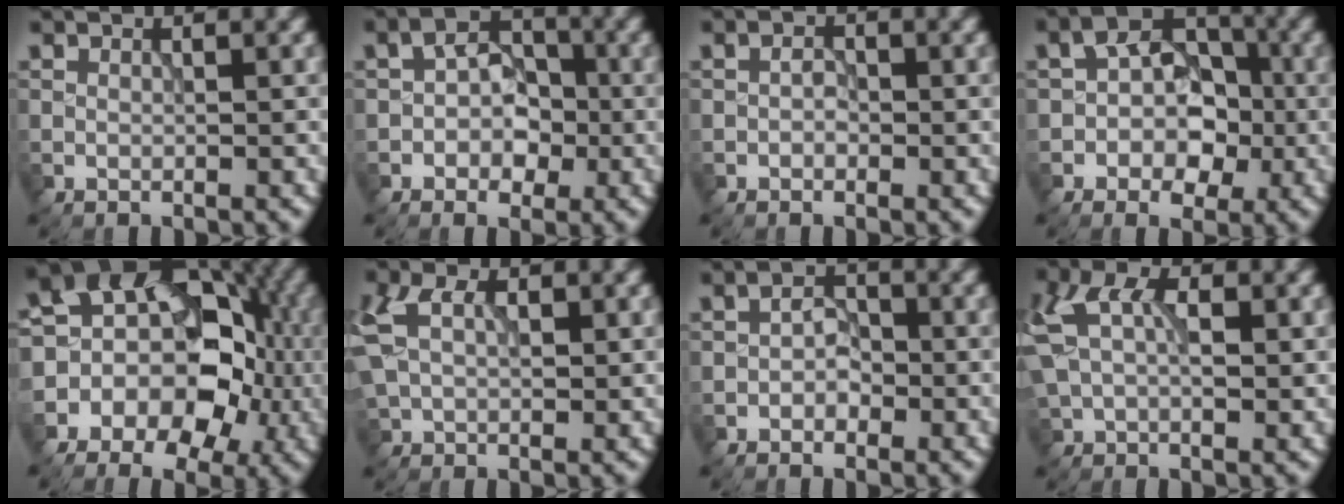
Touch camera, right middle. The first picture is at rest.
{"total": 3.9, "force": [-0.8, 2.7, 2.6], "torque": [-0.030, 0.006, -0.020]}
{"total": 1.0, "force": [-0.3, 0.7, 0.7], "torque": [-0.011, 0.000, -0.008]}
{"total": 5.8, "force": [-1.1, 4.0, 4.0], "torque": [-0.046, 0.008, -0.027]}
{"total": 12.1, "force": [-1.6, 9.4, 7.6], "torque": [-0.093, 0.017, -0.044]}
{"total": 4.9, "force": [1.2, 3.2, 3.4], "torque": [-0.084, 0.005, 0.024]}
{"total": 2.0, "force": [-0.7, 1.4, 1.3], "torque": [-0.018, 0.005, -0.016]}
{"total": 5.8, "force": [1.2, 3.6, 4.4], "torque": [-0.097, 0.009, 0.019]}